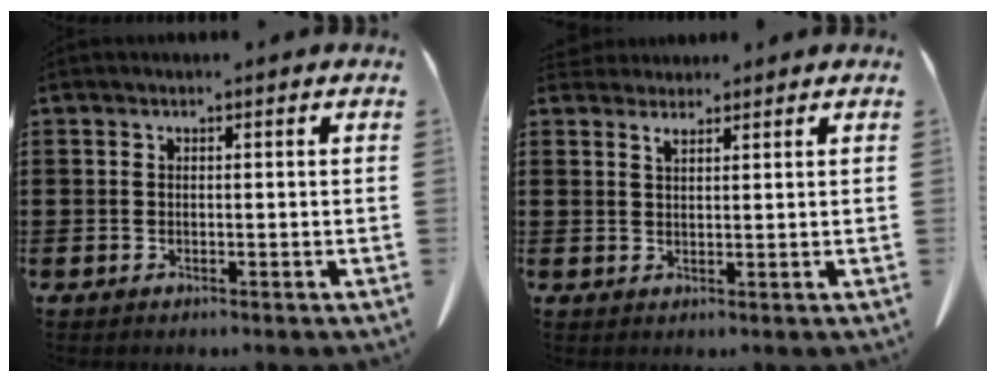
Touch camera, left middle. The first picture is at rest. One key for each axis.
{"total": 1.8, "fx": 1.6, "fy": 0.6, "fz": 0.7, "tx": -0.017, "ty": 0.003, "tz": 0.030}